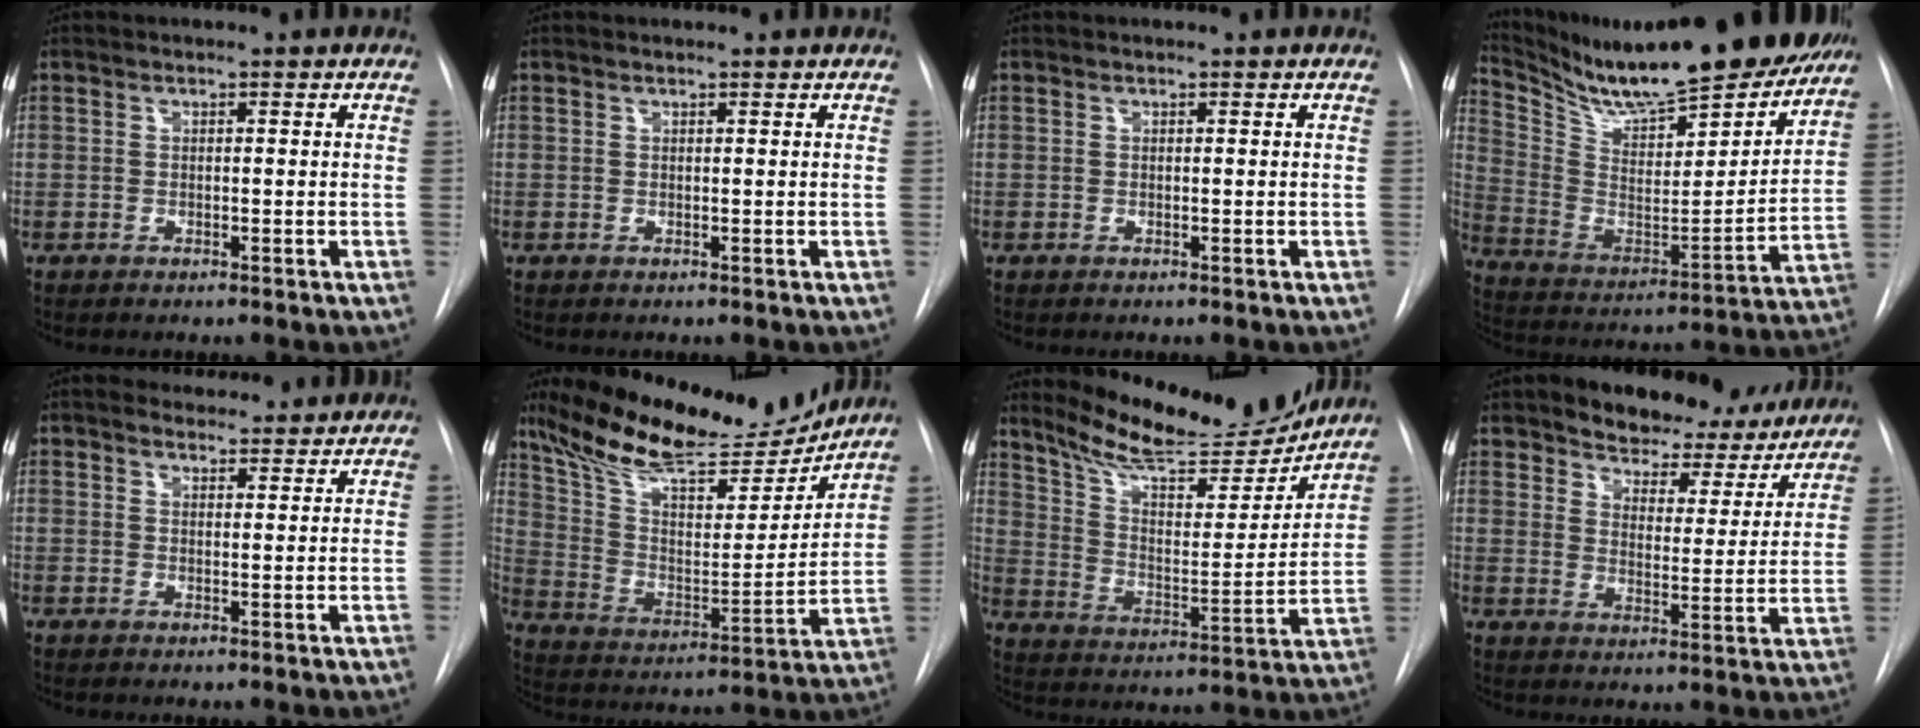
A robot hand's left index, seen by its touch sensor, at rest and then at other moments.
{"total": 0.0}
{"total": 0.0}
{"total": 25.3, "force": [22.4, 4.2, 11.0], "torque": [-0.193, -0.052, 0.334]}
{"total": 5.1, "force": [4.8, 1.7, 0.6], "torque": [-0.003, 0.009, 0.057]}
{"total": 20.2, "force": [18.2, 3.6, 8.0], "torque": [-0.144, -0.018, 0.296]}
{"total": 18.4, "force": [17.0, 2.6, 6.4], "torque": [-0.108, -0.033, 0.260]}
{"total": 14.7, "force": [12.9, 6.1, 3.6], "torque": [-0.031, -0.020, 0.164]}